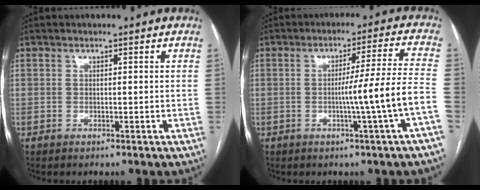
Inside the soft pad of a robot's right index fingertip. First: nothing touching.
{"total": 9.5, "force": [-2.7, -2.3, 8.8], "torque": [-0.129, 0.000, -0.039]}